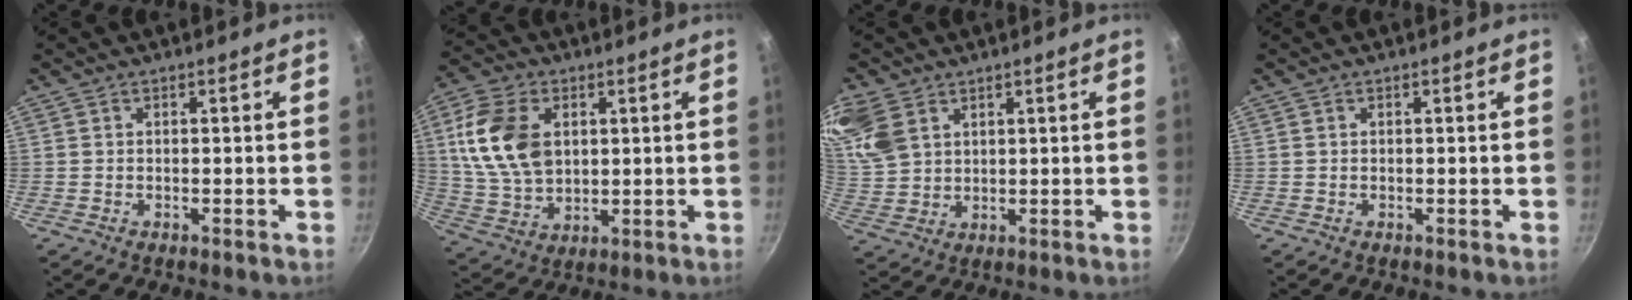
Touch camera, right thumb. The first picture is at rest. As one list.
[{"total": 14.9, "force": [3.4, 10.1, 10.4], "torque": [-0.185, -0.007, 0.072]}, {"total": 11.5, "force": [5.7, 8.0, 6.0], "torque": [-0.124, -0.006, 0.124]}, {"total": 0.0}]